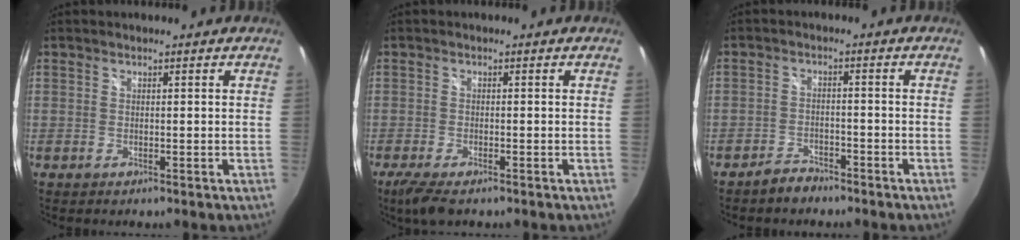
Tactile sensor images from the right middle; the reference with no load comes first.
{"total": 5.2, "force": [-3.6, 1.3, 3.4], "torque": [-0.078, -0.023, -0.065]}
{"total": 2.8, "force": [-2.7, 0.7, 0.5], "torque": [-0.020, 0.003, -0.047]}